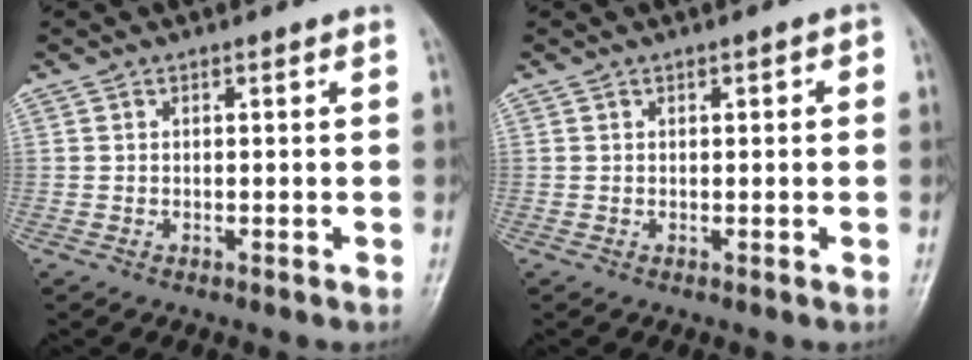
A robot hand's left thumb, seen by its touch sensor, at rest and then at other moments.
{"total": 1.8, "force": [0.4, 0.9, 1.5], "torque": [-0.014, 0.003, 0.002]}